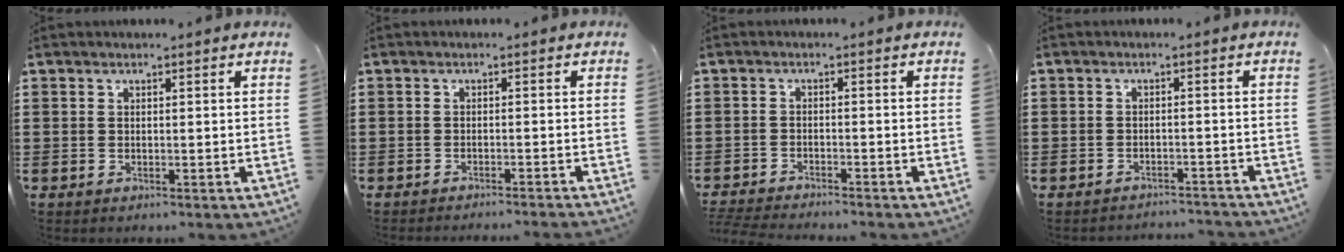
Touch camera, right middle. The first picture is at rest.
{"total": 1.3, "force": [-1.2, -0.3, 0.2], "torque": [-0.004, 0.002, -0.025]}
{"total": 2.7, "force": [-2.7, -0.1, 0.2], "torque": [-0.012, -0.004, -0.059]}
{"total": 2.4, "force": [-2.4, 0.5, -0.4], "torque": [0.000, 0.004, -0.055]}